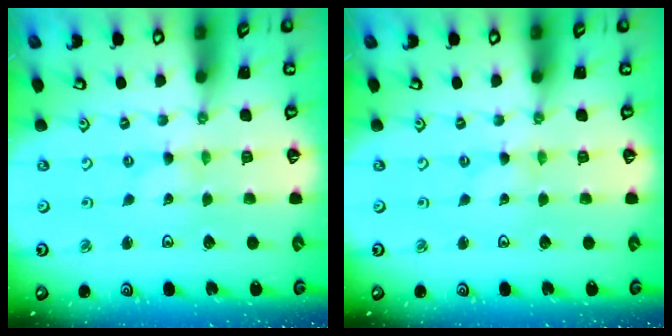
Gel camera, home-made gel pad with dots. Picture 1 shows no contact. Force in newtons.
{"total": 0.0}